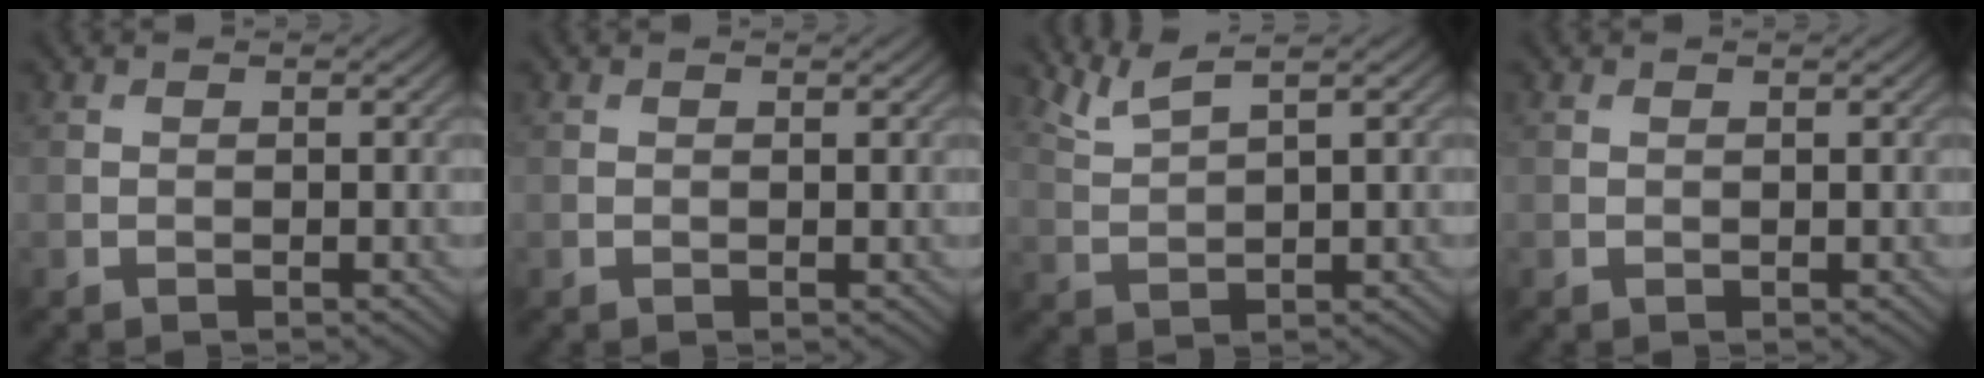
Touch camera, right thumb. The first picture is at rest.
{"total": 0.0}
{"total": 3.6, "force": [2.7, 0.5, 2.3], "torque": [-0.049, 0.011, 0.063]}
{"total": 0.0}